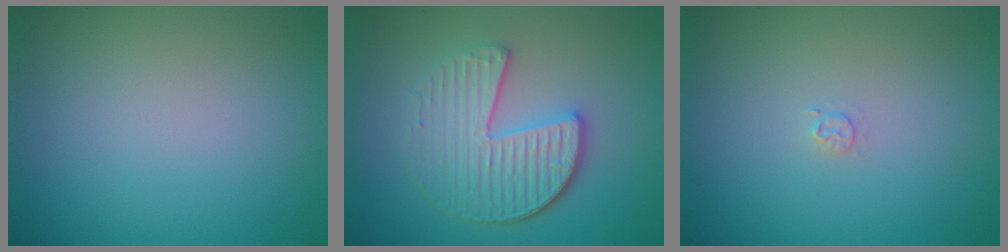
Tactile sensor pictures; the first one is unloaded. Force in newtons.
{"total": 5.0, "press": 4.0, "slide": 3.1}
{"total": 0.7, "press": 0.7, "slide": 0.1}